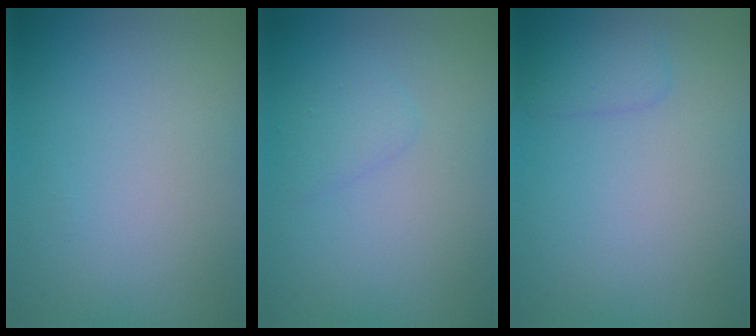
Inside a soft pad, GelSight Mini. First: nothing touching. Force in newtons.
{"total": 1.3, "press": 1.3, "slide": 0.1}
{"total": 1.6, "press": 1.6, "slide": 0.1}